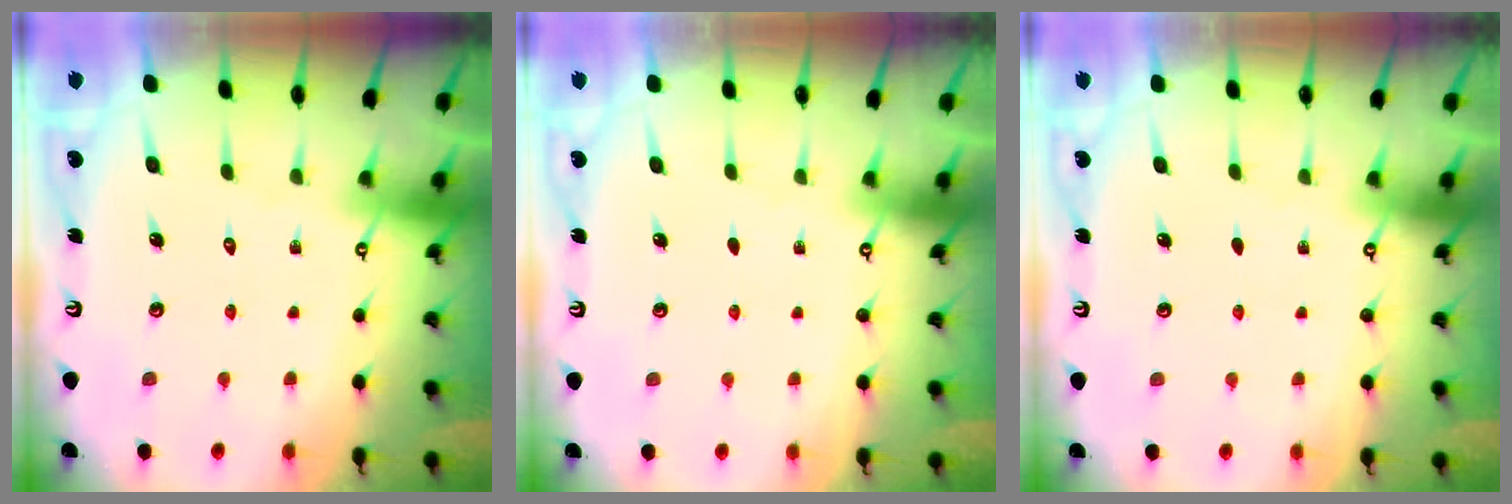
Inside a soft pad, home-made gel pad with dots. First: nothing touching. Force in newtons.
{"total": 0.0}
{"total": 0.0}